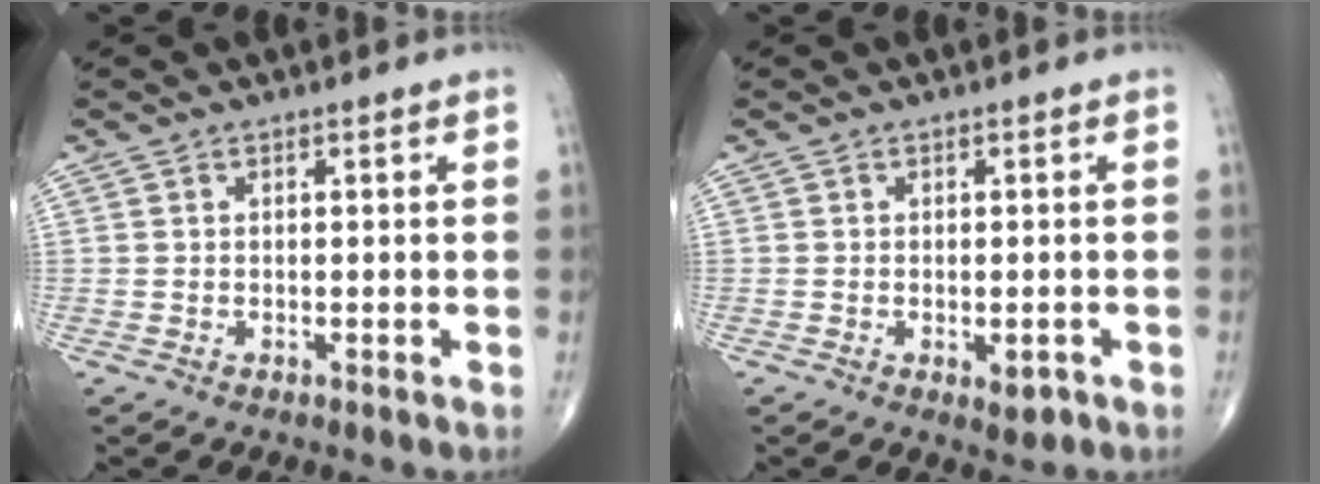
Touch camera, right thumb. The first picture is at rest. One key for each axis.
{"total": 2.6, "fx": -0.9, "fy": 1.2, "fz": 2.1, "tx": -0.017, "ty": 0.000, "tz": -0.008}